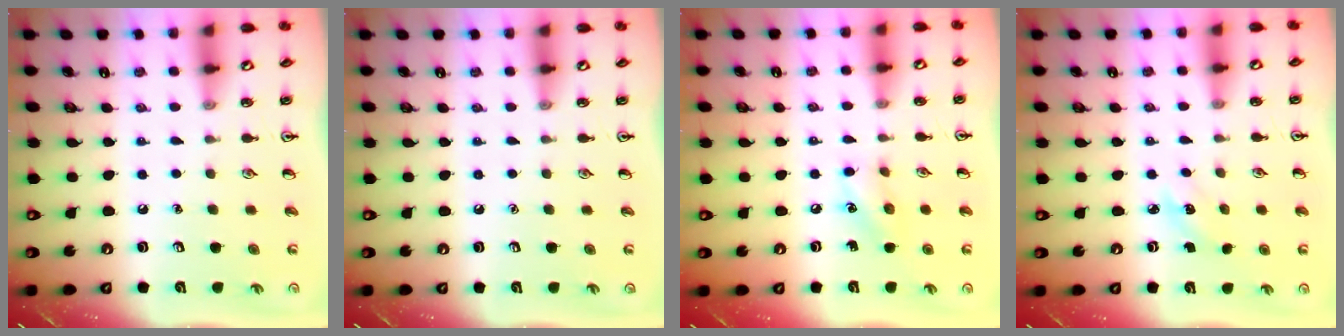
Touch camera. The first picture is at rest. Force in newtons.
{"total": 0.0}
{"total": 7.3, "press": 7.2, "slide": 1.3}
{"total": 2.7, "press": 2.5, "slide": 1.0}